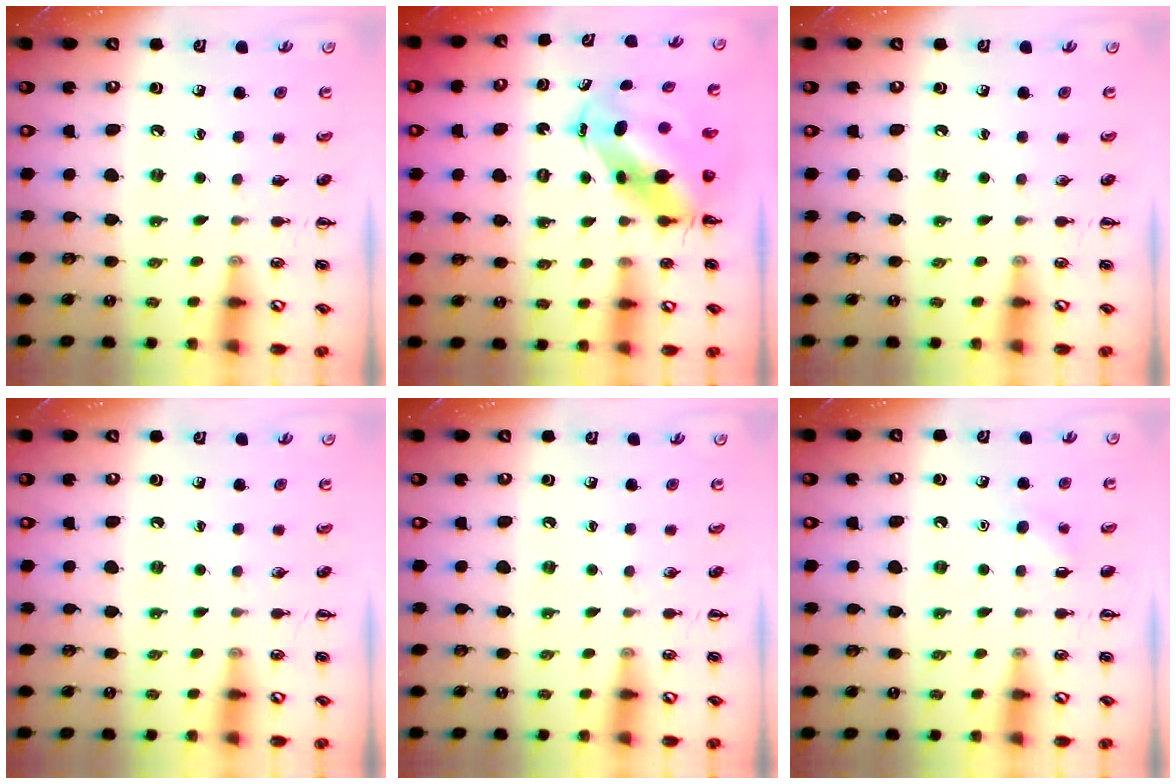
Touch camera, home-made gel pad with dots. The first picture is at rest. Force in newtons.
{"total": 7.9, "press": 7.5, "slide": 2.3}
{"total": 0.0}
{"total": 0.0}
{"total": 0.0}
{"total": 3.8, "press": 3.7, "slide": 0.9}